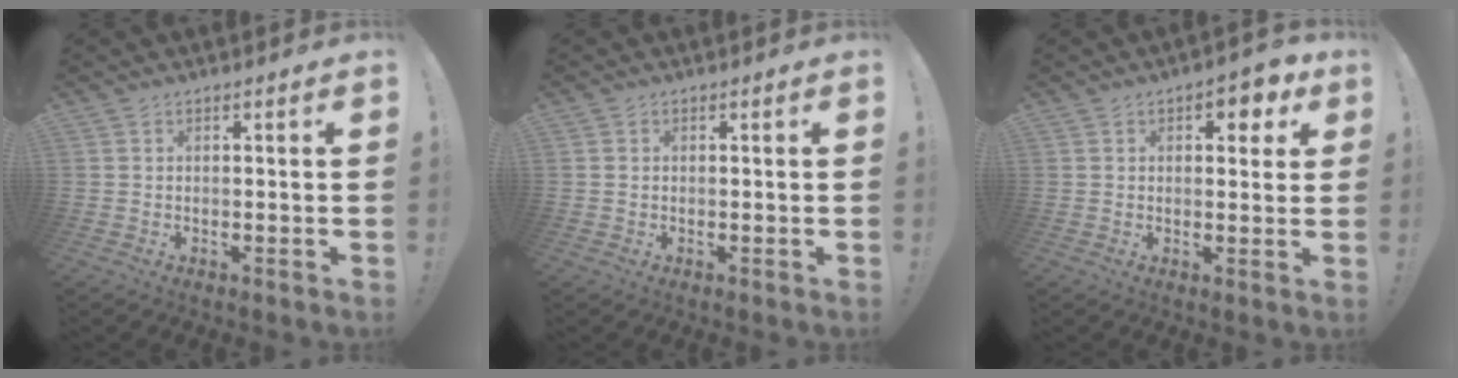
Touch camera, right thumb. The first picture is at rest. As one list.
[{"total": 0.6, "force": [0.1, 0.5, 0.0], "torque": [-0.007, 0.005, 0.003]}, {"total": 5.7, "force": [2.5, 3.2, 4.0], "torque": [-0.029, -0.012, 0.034]}]